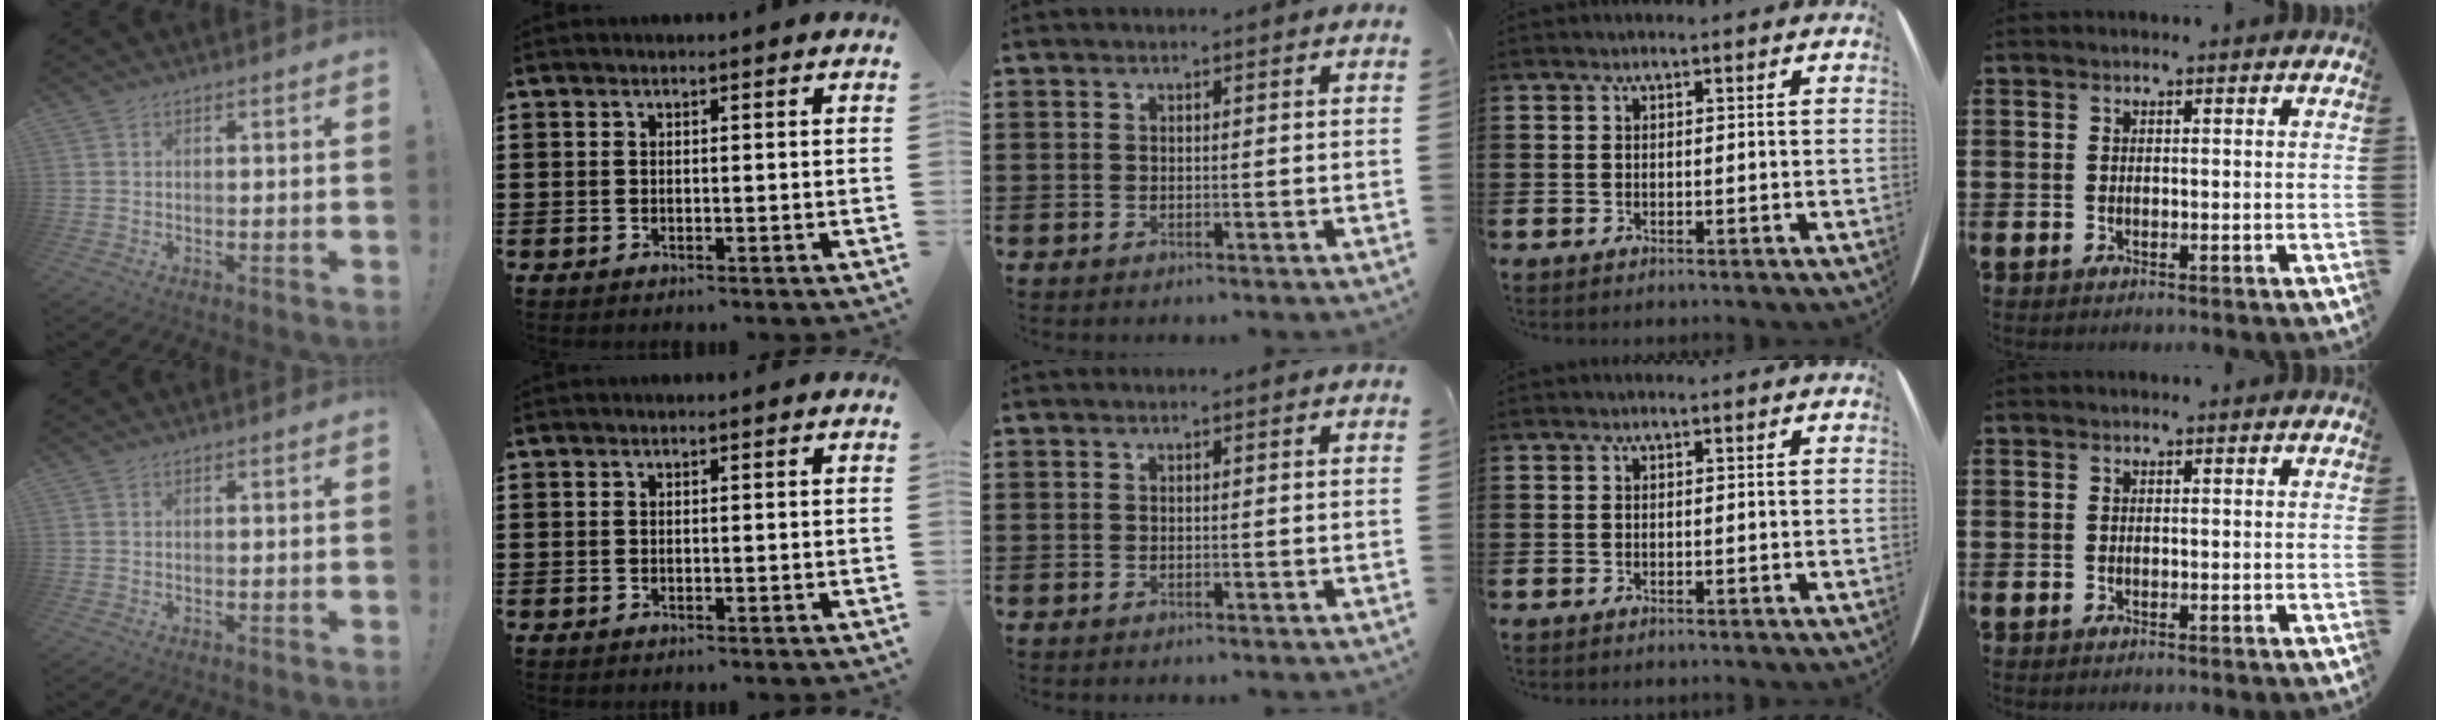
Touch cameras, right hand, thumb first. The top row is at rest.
{}